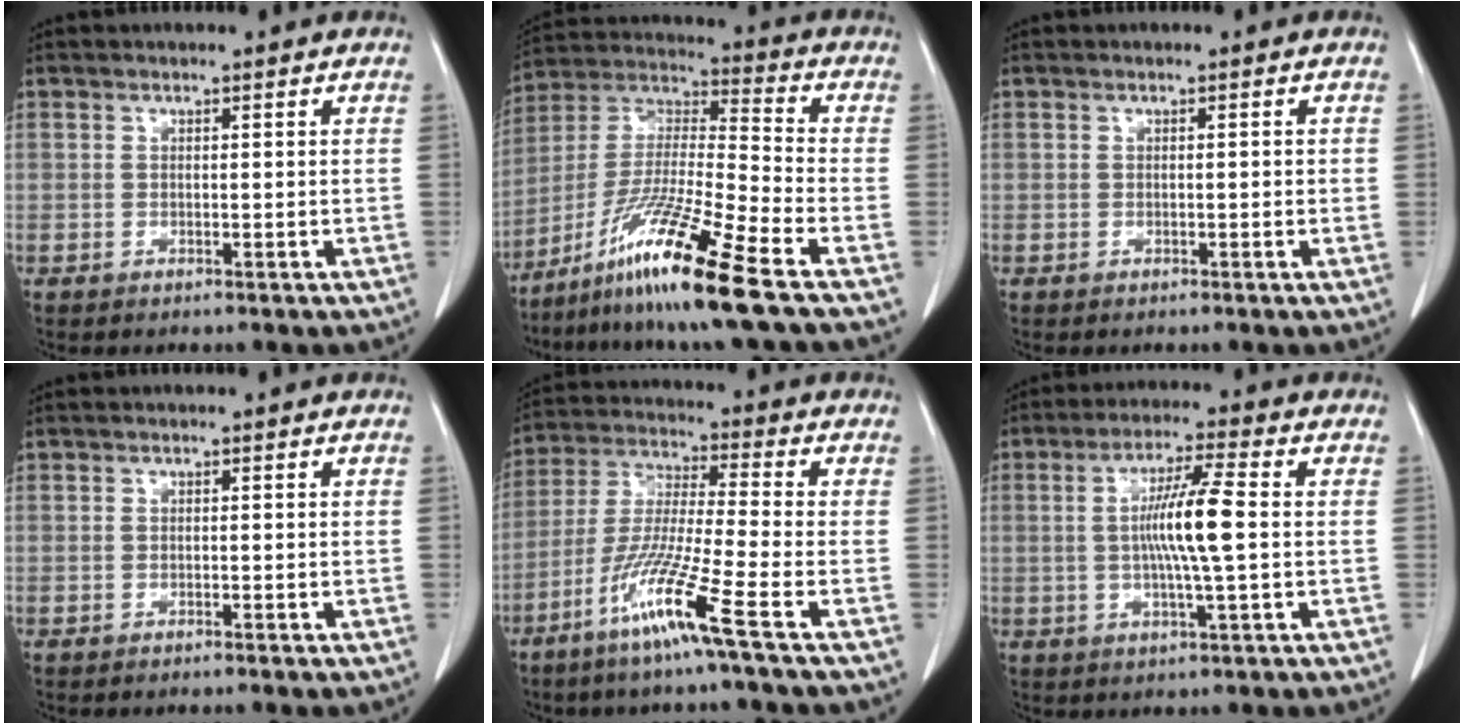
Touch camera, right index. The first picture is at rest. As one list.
[{"total": 15.6, "force": [-10.1, -1.6, 11.8], "torque": [-0.244, -0.030, -0.188]}, {"total": 0.7, "force": [-0.1, 0.1, 0.7], "torque": [-0.010, 0.001, 0.002]}, {"total": 0.7, "force": [-0.5, 0.1, 0.4], "torque": [-0.011, -0.001, -0.003]}, {"total": 11.9, "force": [-6.7, -1.7, 9.7], "torque": [-0.196, -0.033, -0.137]}, {"total": 8.4, "force": [0.1, -0.3, 8.4], "torque": [-0.155, -0.001, -0.004]}]